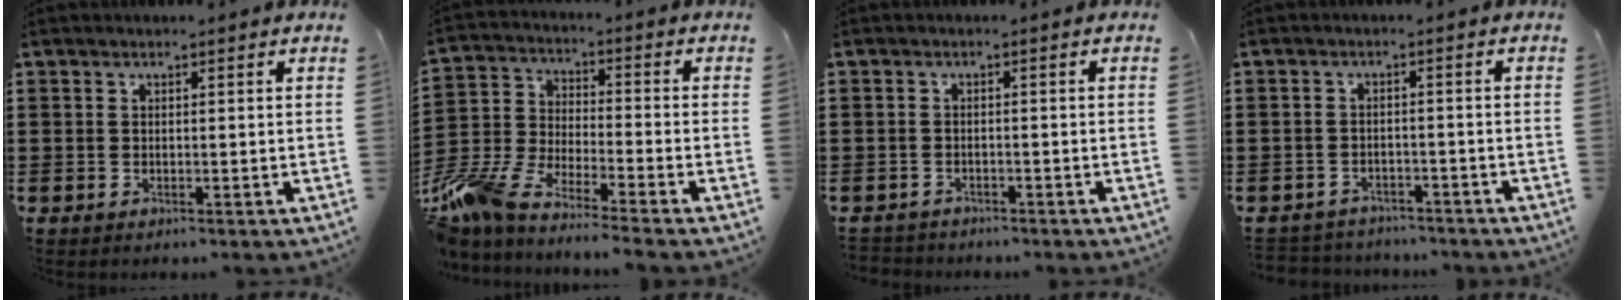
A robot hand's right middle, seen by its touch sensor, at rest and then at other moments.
{"total": 7.3, "force": [-6.8, 0.7, 2.6], "torque": [-0.088, -0.010, -0.143]}
{"total": 1.5, "force": [-1.5, 0.2, -0.3], "torque": [0.000, -0.001, -0.034]}
{"total": 2.6, "force": [-2.6, 0.4, -0.5], "torque": [-0.001, -0.003, -0.059]}